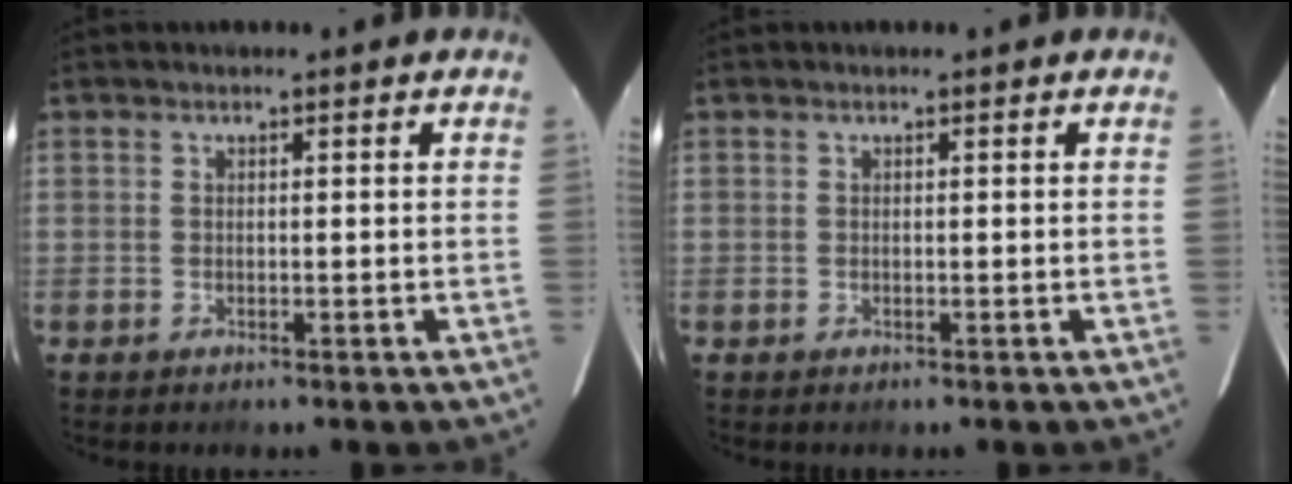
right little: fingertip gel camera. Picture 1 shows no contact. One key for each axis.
{"total": 0.0}